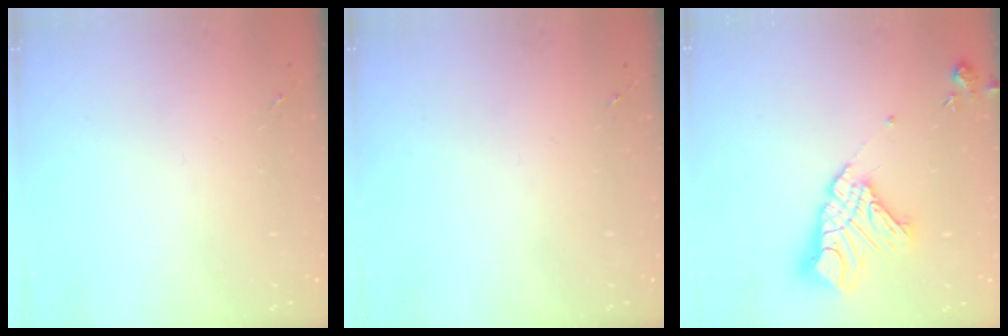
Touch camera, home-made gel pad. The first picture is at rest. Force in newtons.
{"total": 0.0}
{"total": 15.8, "press": 15.7, "slide": 1.9}